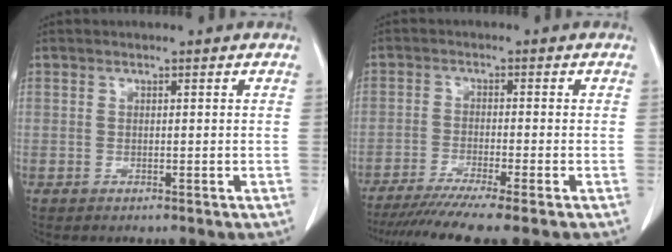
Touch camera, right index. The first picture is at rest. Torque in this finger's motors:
{"motor_torque": [0.94, -0.94, 0.46, 0.14]}